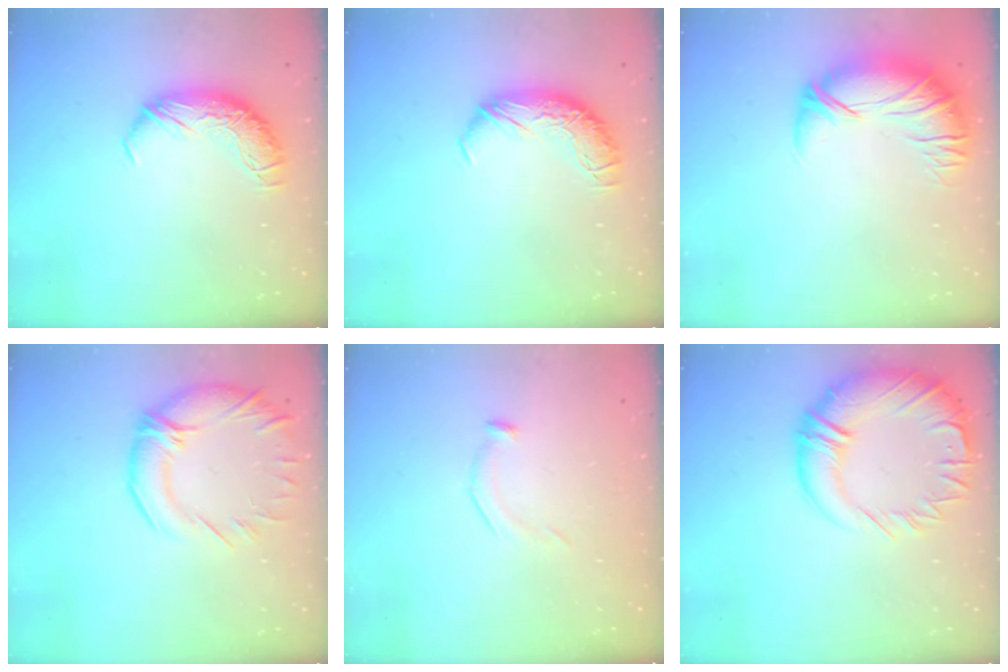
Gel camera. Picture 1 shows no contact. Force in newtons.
{"total": 0.0}
{"total": 3.1, "press": 1.0, "slide": 2.9}
{"total": 5.5, "press": 3.9, "slide": 3.9}
{"total": 7.5, "press": 7.4, "slide": 0.7}
{"total": 10.2, "press": 9.1, "slide": 4.7}